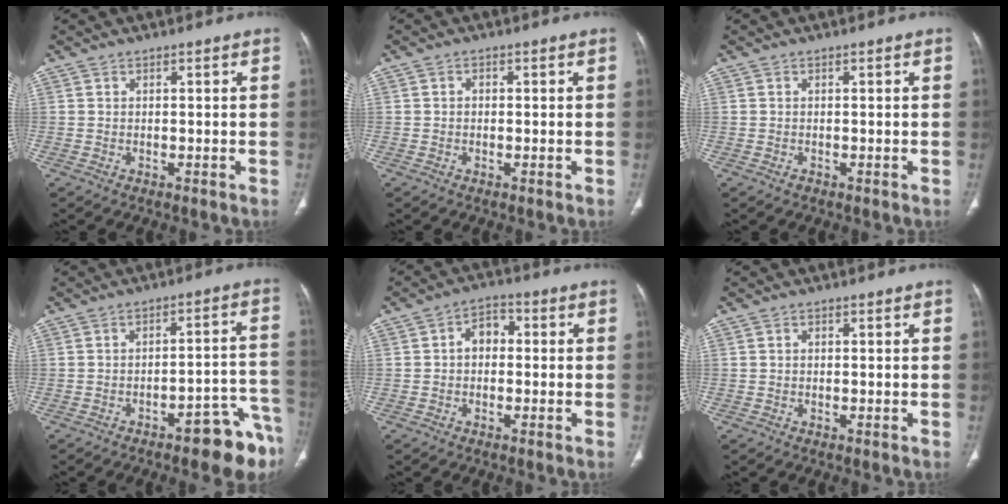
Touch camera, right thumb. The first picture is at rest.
{"total": 0.9, "force": [0.0, 0.8, 0.5], "torque": [-0.005, 0.003, -0.003]}
{"total": 0.6, "force": [-0.3, 0.4, 0.2], "torque": [-0.003, 0.000, -0.006]}
{"total": 11.9, "force": [-7.5, 3.2, 8.7], "torque": [-0.068, 0.071, -0.095]}
{"total": 4.8, "force": [-0.1, 3.6, 3.2], "torque": [-0.034, 0.020, -0.014]}
{"total": 0.6, "force": [0.0, 0.4, 0.3], "torque": [-0.003, 0.000, -0.001]}